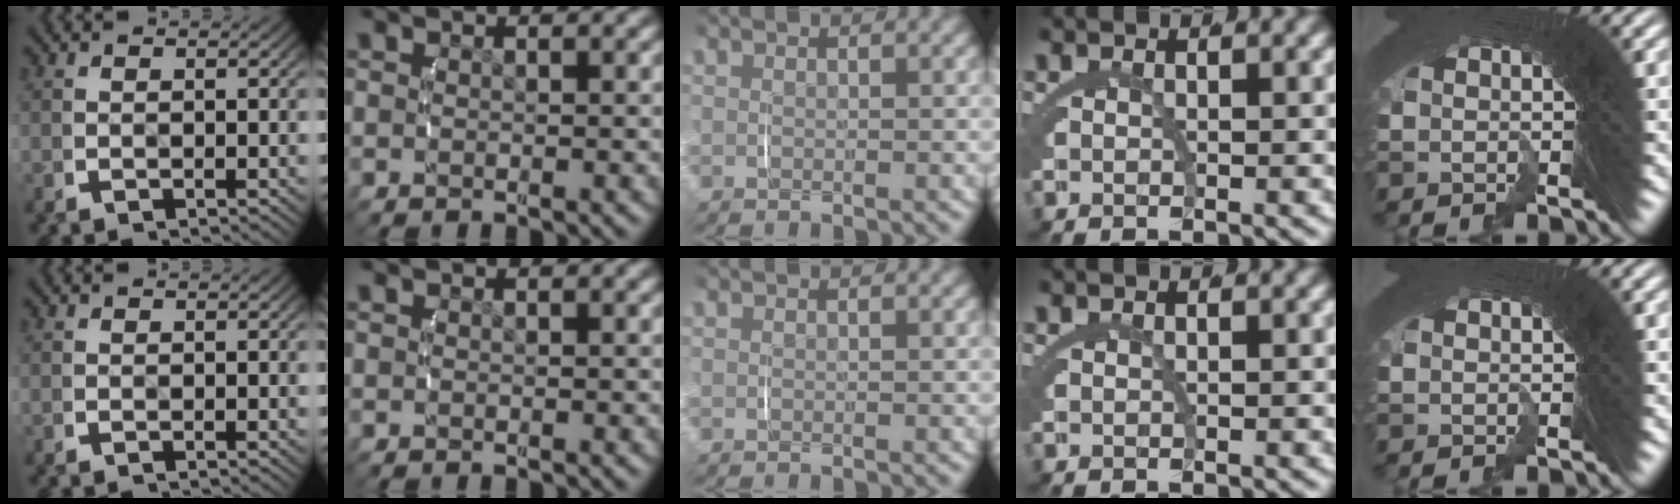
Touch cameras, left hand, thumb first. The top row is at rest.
{}